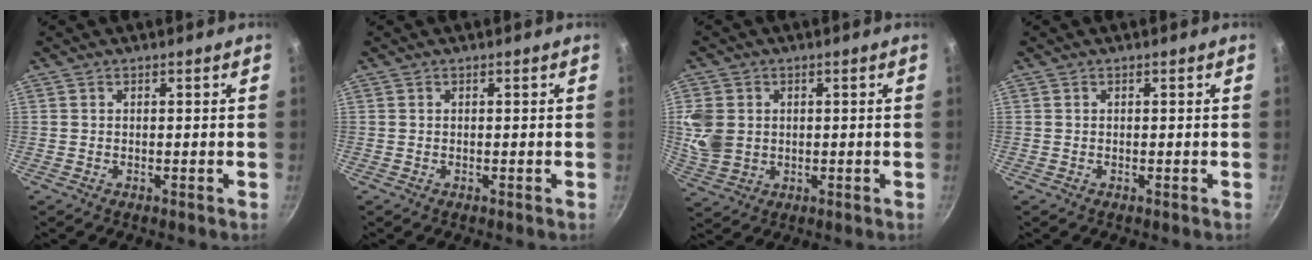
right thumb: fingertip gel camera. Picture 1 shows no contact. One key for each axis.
{"total": 0.0}
{"total": 7.9, "fx": 0.9, "fy": 6.5, "fz": 4.4, "tx": -0.078, "ty": -0.011, "tz": 0.022}
{"total": 0.0}